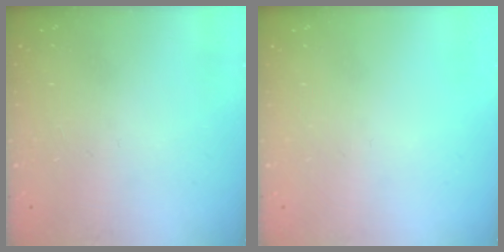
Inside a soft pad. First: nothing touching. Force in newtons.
{"total": 0.0}